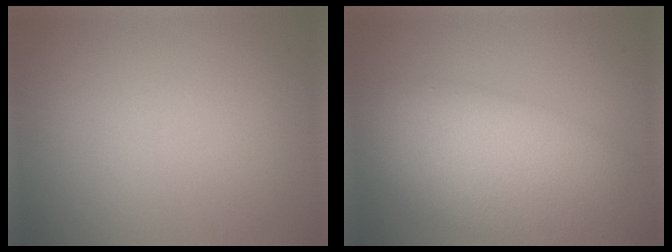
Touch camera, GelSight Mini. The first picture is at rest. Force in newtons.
{"total": 10.6, "press": 10.6, "slide": 0.3}